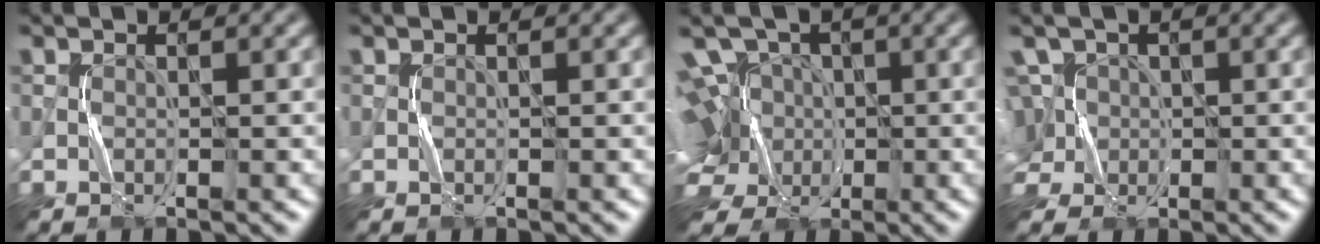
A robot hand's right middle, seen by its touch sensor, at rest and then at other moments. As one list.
[{"total": 0.0}, {"total": 11.1, "force": [-0.4, 8.9, 6.7], "torque": [-0.119, 0.023, -0.038]}, {"total": 7.6, "force": [1.0, 6.3, 4.1], "torque": [-0.096, 0.036, -0.018]}]